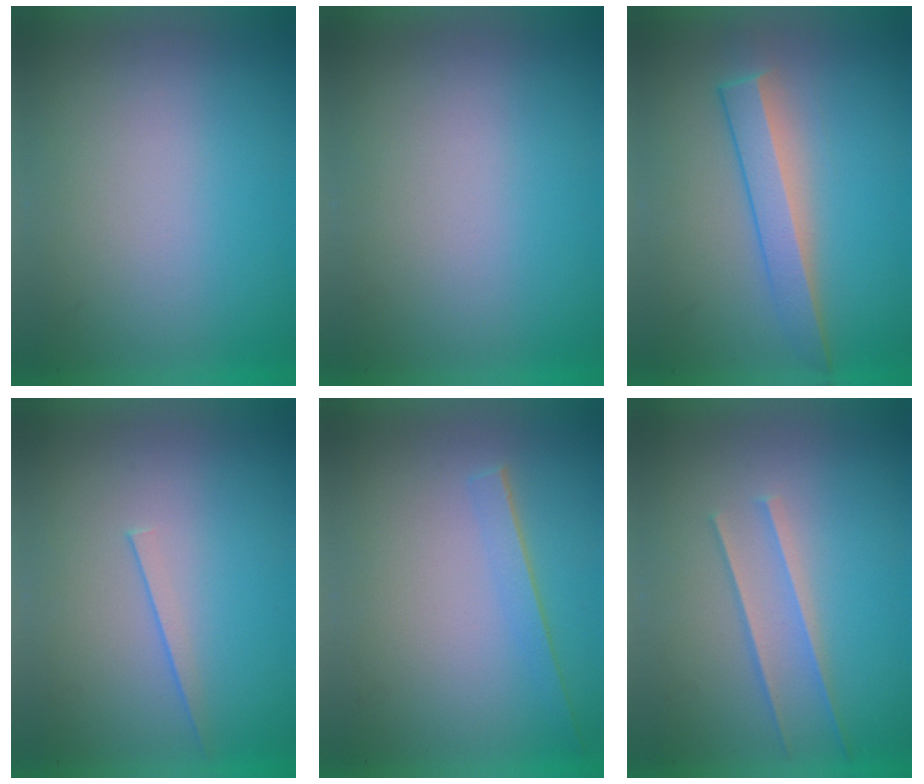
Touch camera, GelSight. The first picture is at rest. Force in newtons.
{"total": 0.0}
{"total": 3.2}
{"total": 1.1}
{"total": 1.5}
{"total": 1.5}